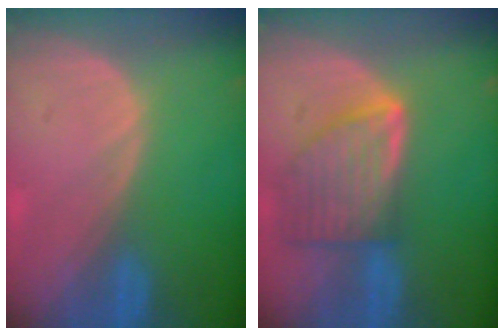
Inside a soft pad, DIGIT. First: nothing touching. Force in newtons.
{"total": 8.1, "press": 7.2, "slide": 3.6}